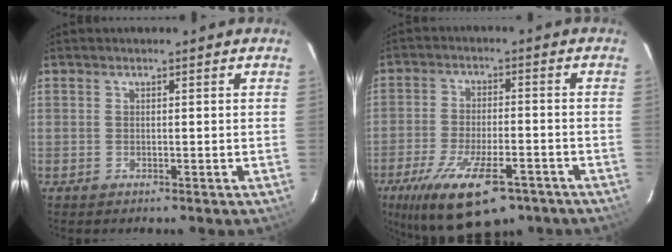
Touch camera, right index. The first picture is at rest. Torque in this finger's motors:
{"motor_torque": [1.50, -0.64, 0.71, 0.15]}